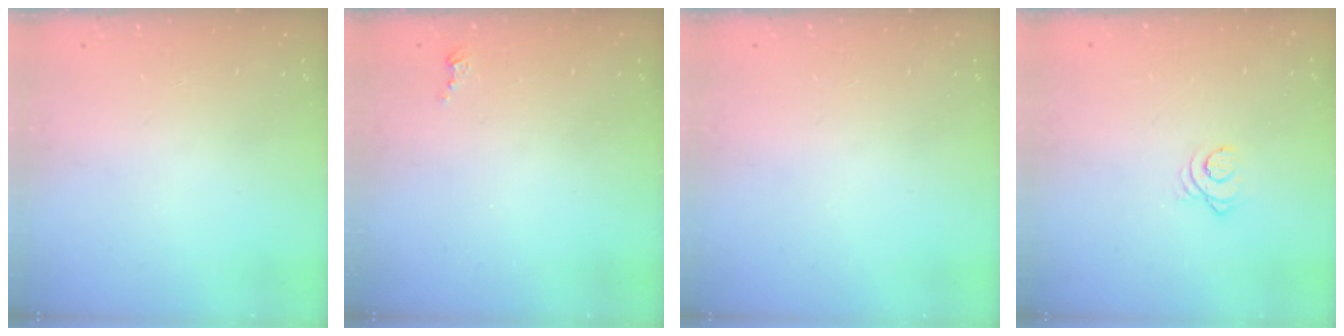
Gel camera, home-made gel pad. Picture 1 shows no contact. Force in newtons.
{"total": 2.3, "press": 2.3, "slide": 0.3}
{"total": 0.0}
{"total": 2.6, "press": 2.6, "slide": 0.3}